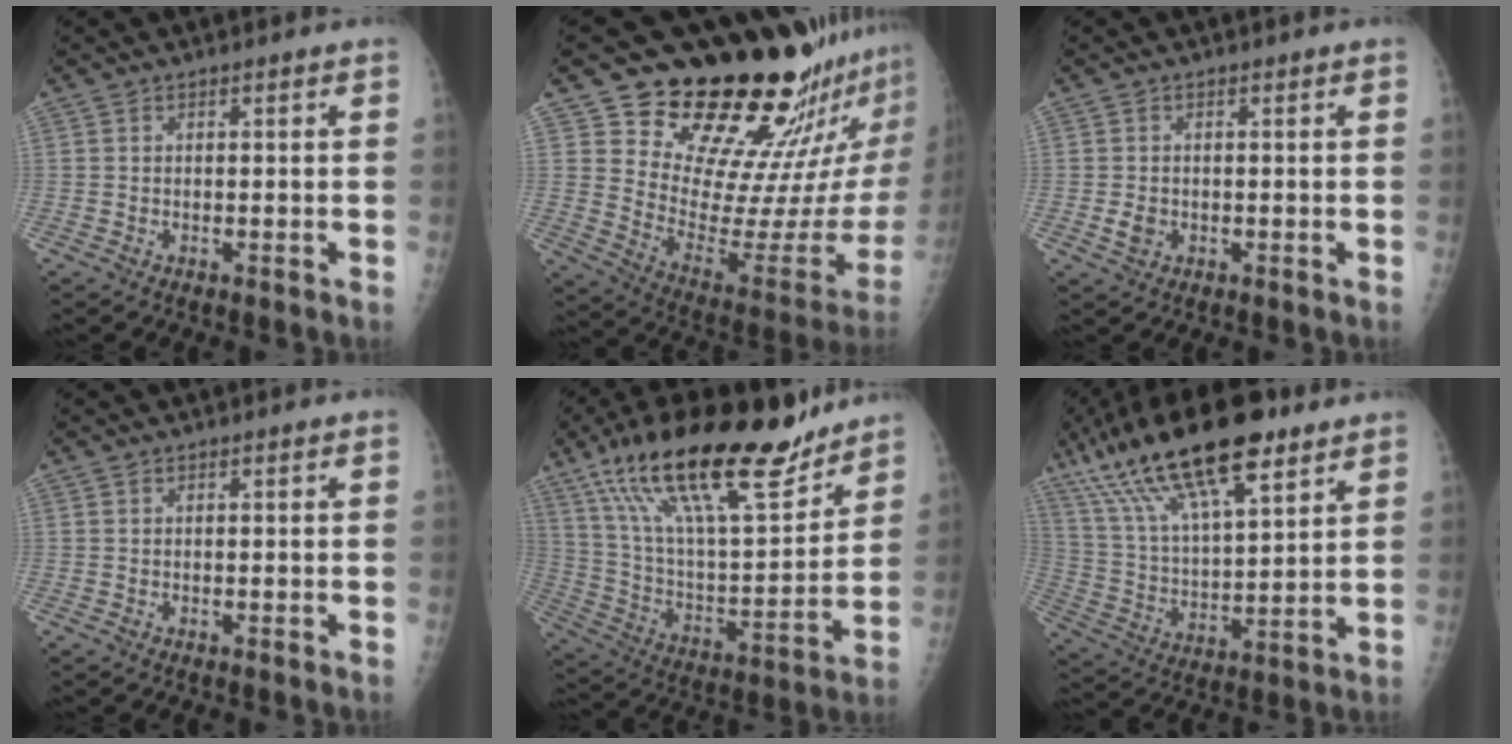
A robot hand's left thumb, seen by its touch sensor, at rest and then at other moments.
{"total": 25.1, "force": [20.1, 7.4, 13.1], "torque": [-0.154, -0.170, 0.288]}
{"total": 2.2, "force": [-0.4, 1.8, 1.2], "torque": [-0.016, 0.000, -0.002]}
{"total": 0.0}
{"total": 27.0, "force": [18.7, 8.4, 17.6], "torque": [-0.270, -0.059, 0.323]}
{"total": 24.0, "force": [14.7, 7.9, 17.2], "torque": [-0.307, -0.026, 0.265]}